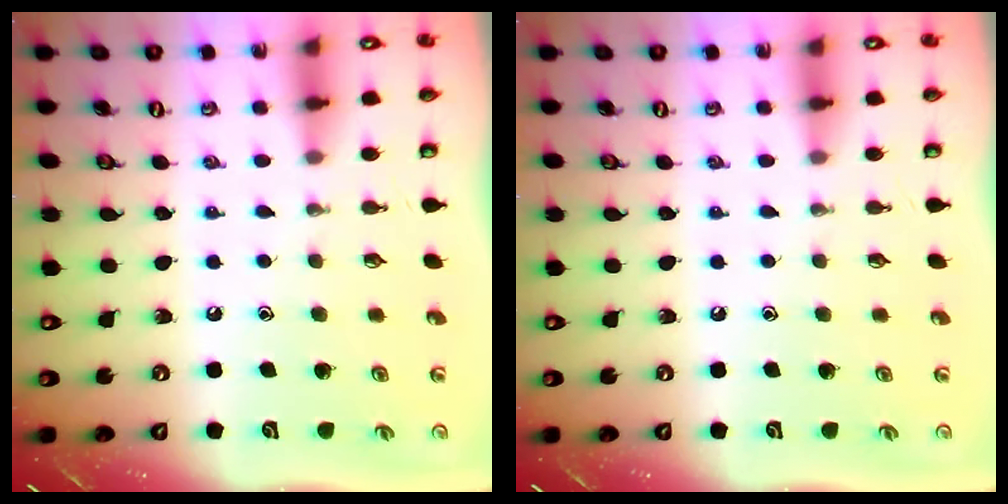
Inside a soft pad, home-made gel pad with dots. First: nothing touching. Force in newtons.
{"total": 0.0}